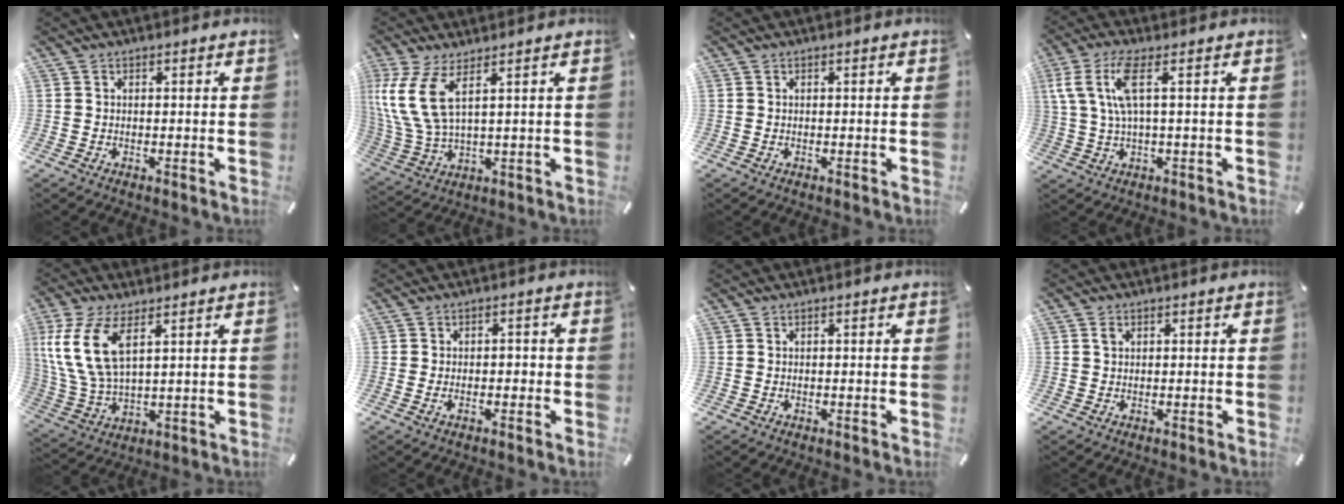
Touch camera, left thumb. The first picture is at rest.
{"total": 11.8, "force": [4.6, 4.8, 9.8], "torque": [-0.238, -0.024, 0.083]}
{"total": 0.0}
{"total": 9.8, "force": [2.4, 2.8, 9.0], "torque": [-0.199, -0.008, 0.036]}
{"total": 12.7, "force": [5.3, 6.1, 9.8], "torque": [-0.242, -0.017, 0.093]}
{"total": 2.3, "force": [-0.8, 1.3, 1.7], "torque": [-0.032, 0.006, -0.016]}
{"total": 0.0}
{"total": 1.0, "force": [0.5, 0.7, 0.5], "torque": [-0.003, 0.001, 0.006]}